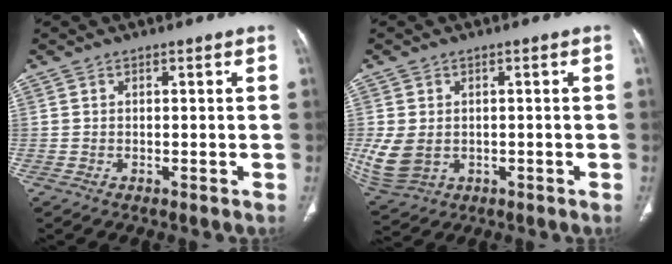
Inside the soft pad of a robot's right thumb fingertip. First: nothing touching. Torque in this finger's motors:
{"motor_torque": [-0.32, 0.46, 0.34, 0.42, 0.06]}